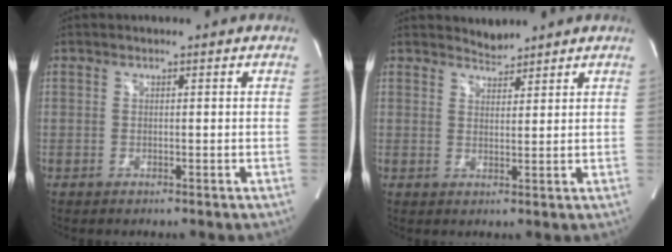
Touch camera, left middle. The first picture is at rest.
{"total": 2.1, "force": [2.1, 0.3, -0.3], "torque": [0.002, 0.002, 0.038]}